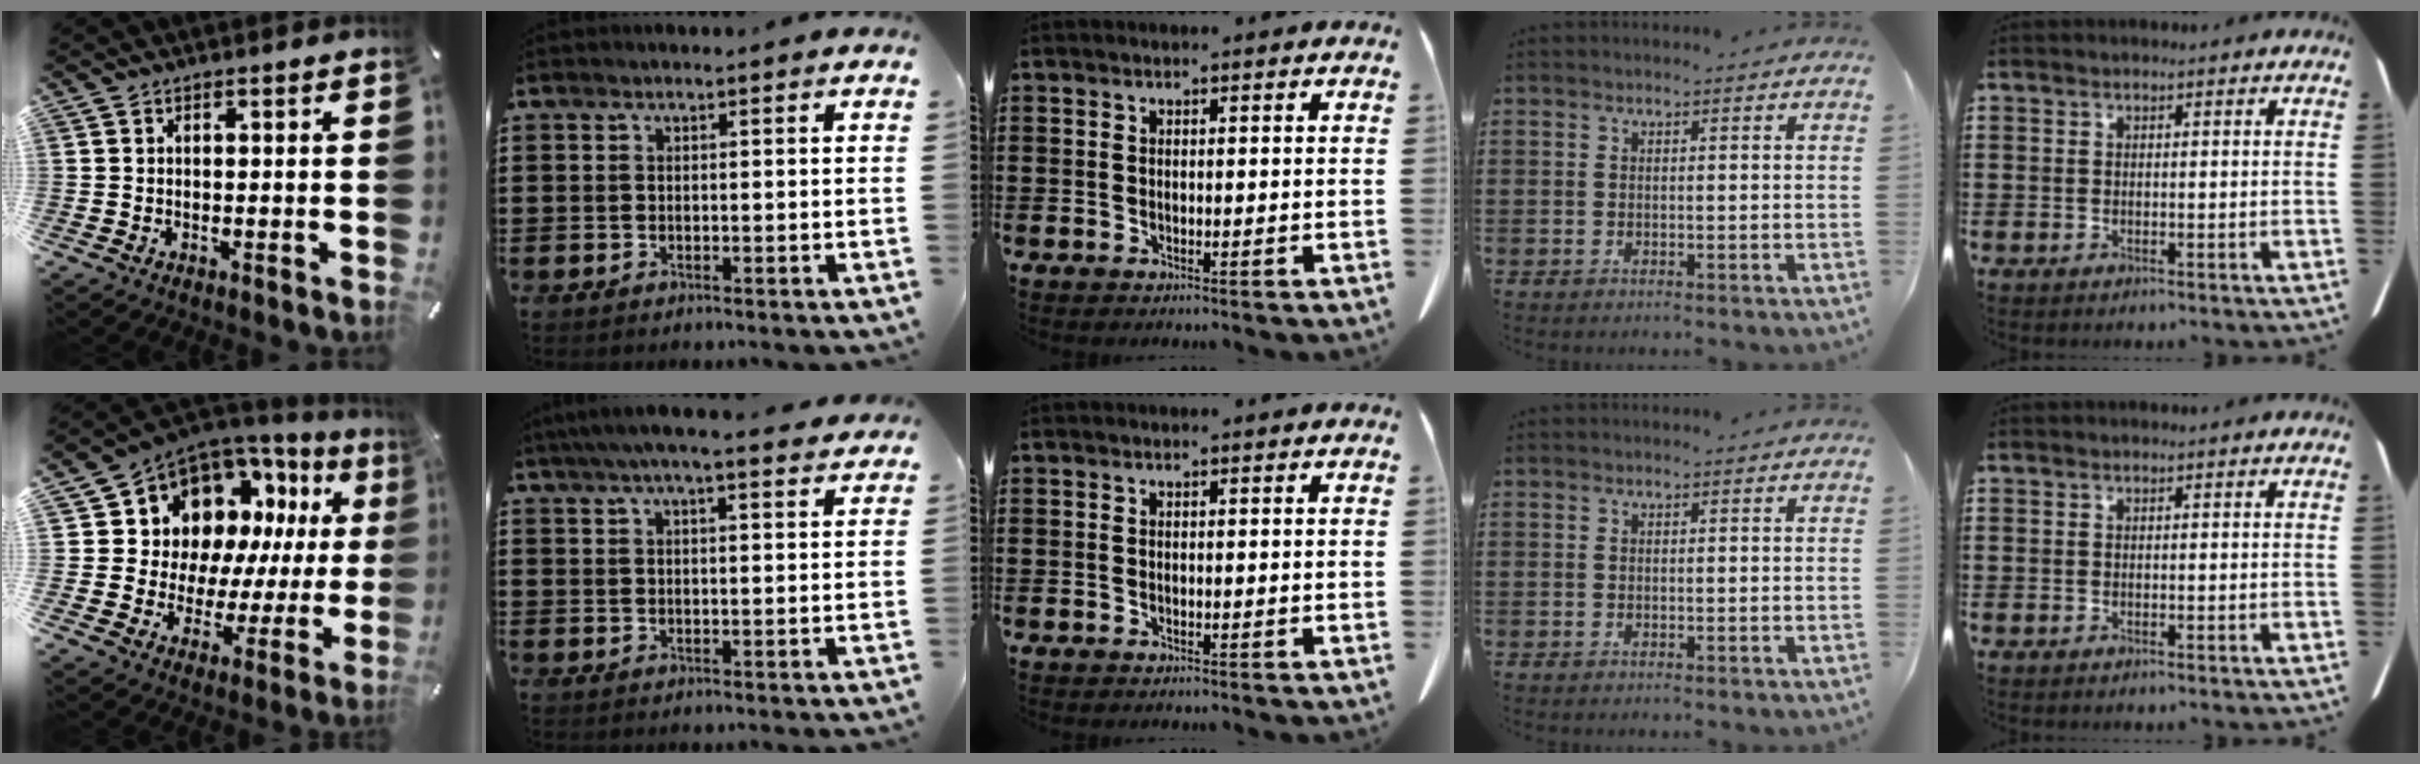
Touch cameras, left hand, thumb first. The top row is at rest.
{"thumb": {"total": 12.5, "force": [7.3, 9.2, 4.3], "torque": [-0.075, -0.087, 0.135]}, "index": {"total": 4.9, "force": [4.1, 0.2, 2.7], "torque": [-0.064, -0.007, 0.073]}}